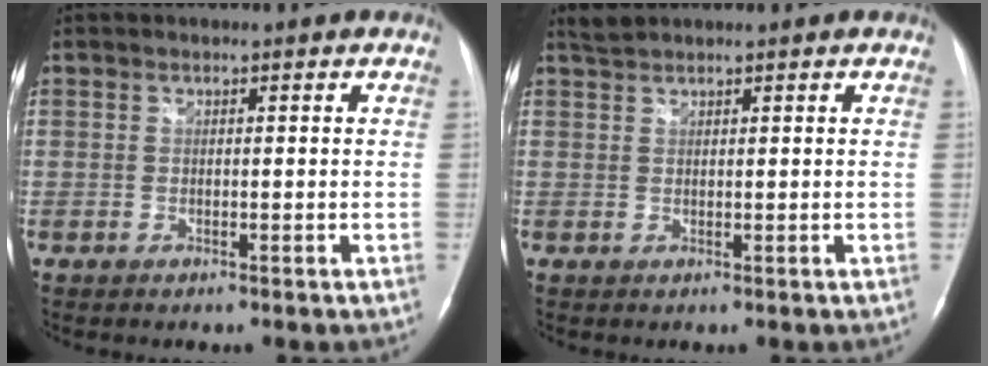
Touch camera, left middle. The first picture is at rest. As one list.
[{"total": 1.4, "force": [1.4, 0.0, 0.1], "torque": [-0.007, 0.009, 0.033]}]